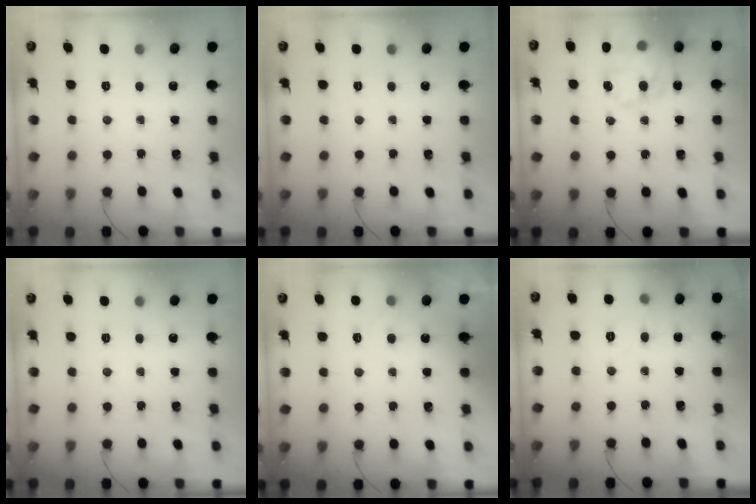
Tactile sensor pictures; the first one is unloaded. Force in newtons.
{"total": 0.0}
{"total": 19.0, "press": 18.5, "slide": 4.2}
{"total": 0.0}
{"total": 4.8, "press": 4.6, "slide": 1.3}
{"total": 5.7, "press": 5.6, "slide": 1.4}